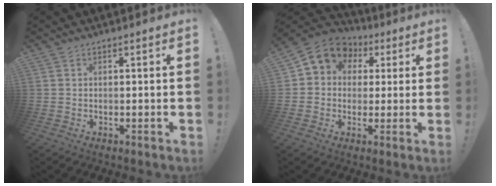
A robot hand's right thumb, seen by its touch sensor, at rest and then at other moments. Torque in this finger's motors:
{"motor_torque": [-0.19, 0.60, 0.06, 0.05, 0.04]}